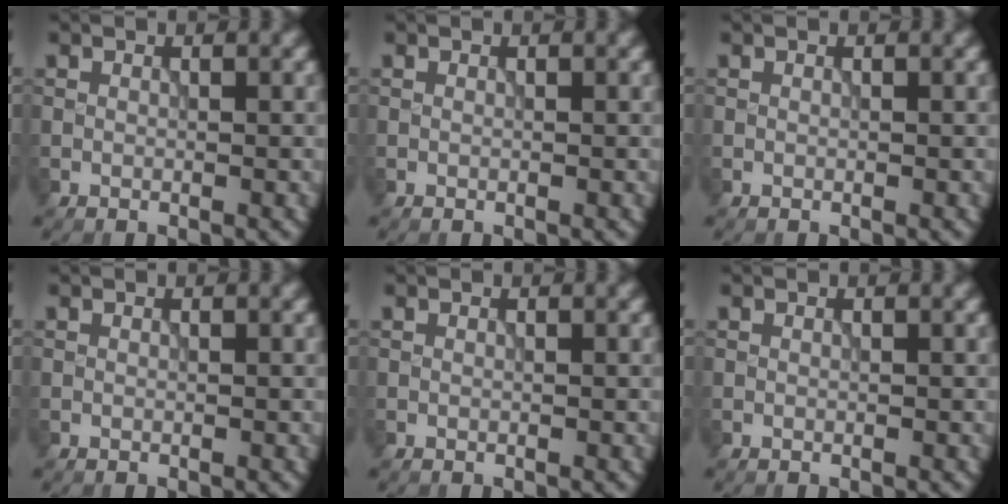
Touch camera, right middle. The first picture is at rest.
{"total": 0.0}
{"total": 0.0}
{"total": 0.0}
{"total": 0.0}
{"total": 0.0}